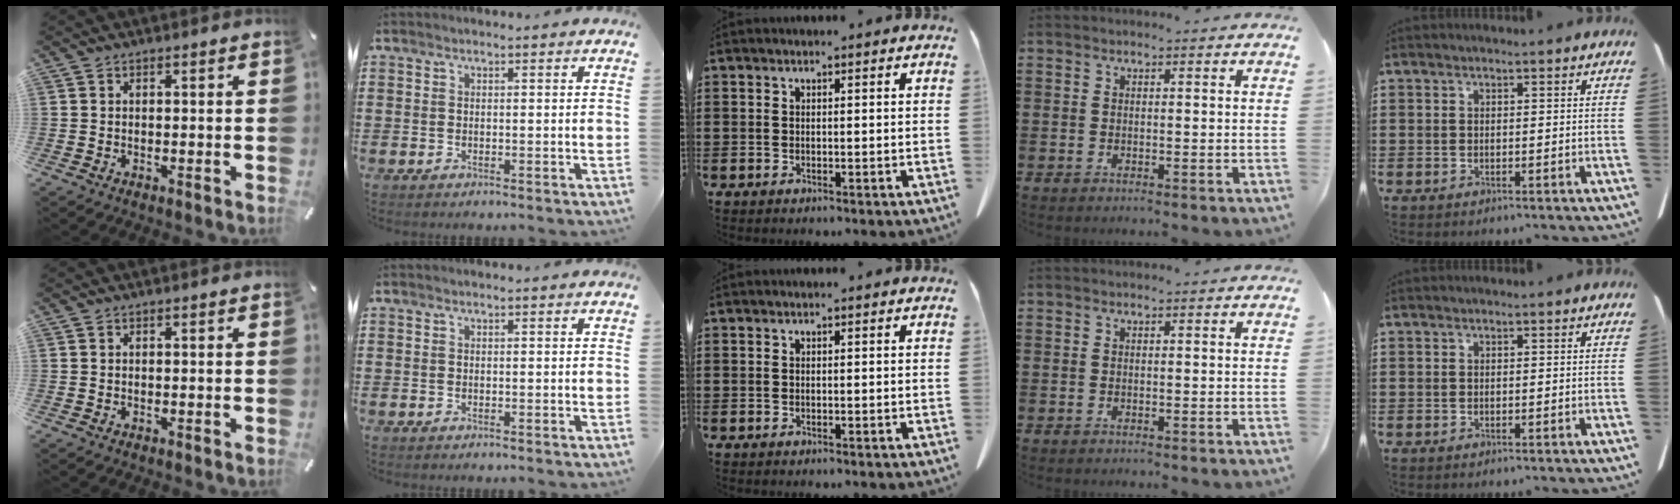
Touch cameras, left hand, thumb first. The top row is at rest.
{}